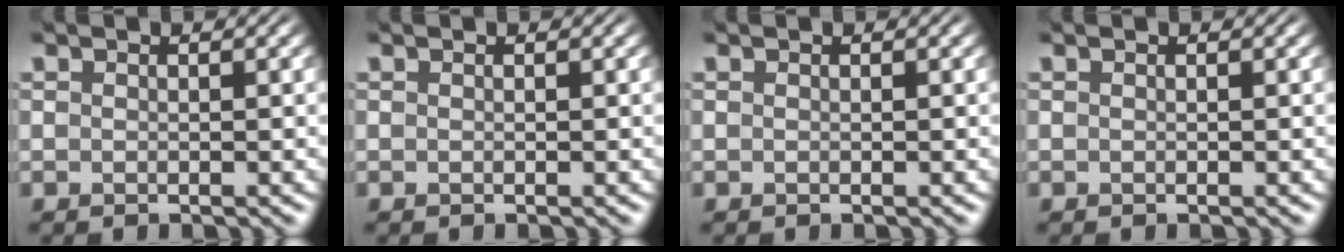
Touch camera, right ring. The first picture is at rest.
{"total": 0.0}
{"total": 0.0}
{"total": 0.0}